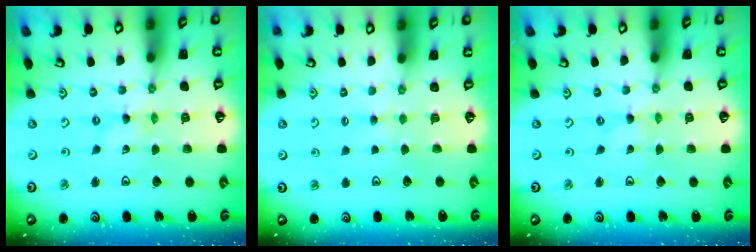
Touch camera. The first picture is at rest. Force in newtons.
{"total": 2.7, "press": 2.7, "slide": 0.4}
{"total": 0.0}